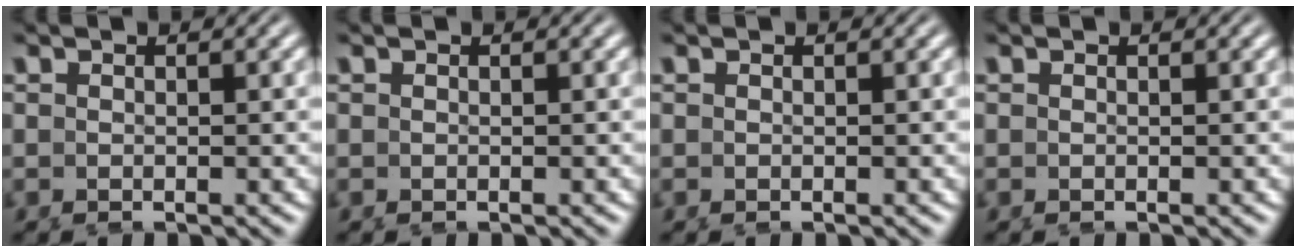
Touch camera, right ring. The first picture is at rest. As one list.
[{"total": 0.0}, {"total": 0.0}, {"total": 0.0}]